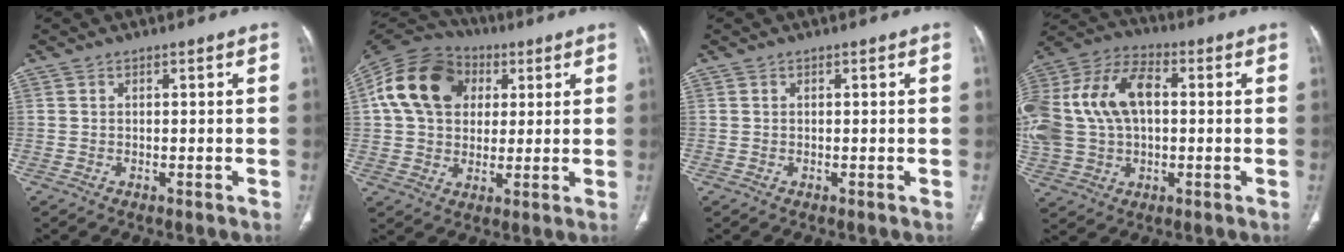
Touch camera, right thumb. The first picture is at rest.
{"total": 17.1, "force": [4.4, 12.9, 10.2], "torque": [-0.181, 0.015, 0.069]}
{"total": 0.0}
{"total": 24.3, "force": [3.0, 15.9, 18.1], "torque": [-0.420, 0.039, 0.059]}